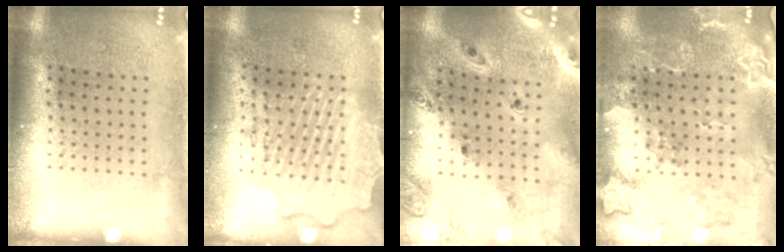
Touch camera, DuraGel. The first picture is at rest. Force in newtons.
{"total": 2.6, "press": 2.6, "slide": 0.3}
{"total": 1.4, "press": 1.4, "slide": 0.2}
{"total": 2.1, "press": 2.0, "slide": 0.8}